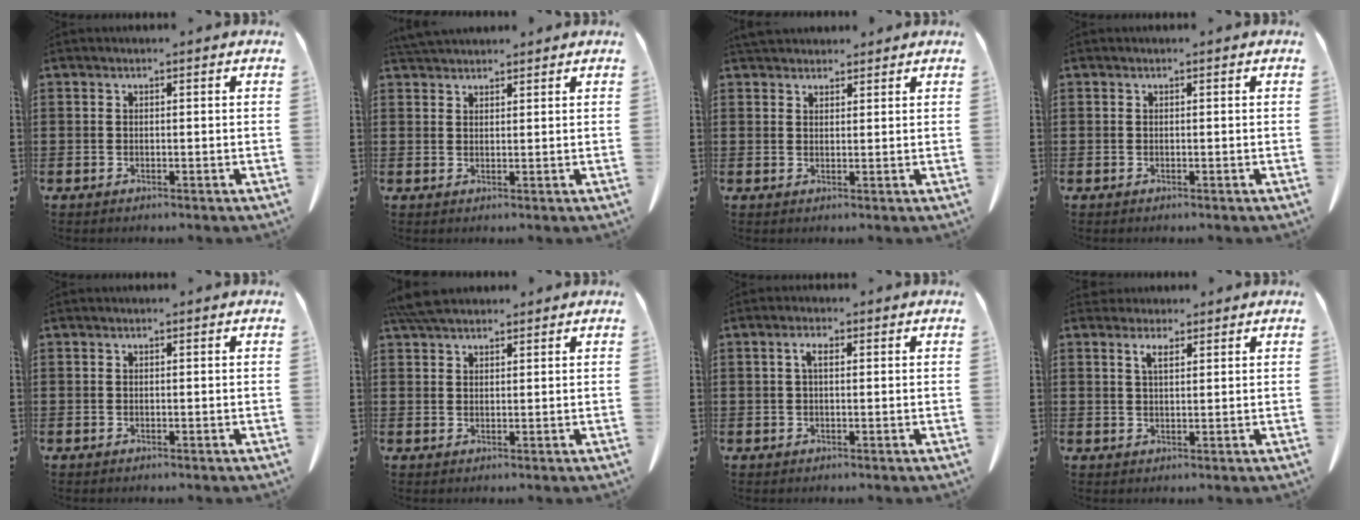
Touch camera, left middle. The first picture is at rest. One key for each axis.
{"total": 2.8, "fx": 2.7, "fy": 0.6, "fz": 0.6, "tx": -0.020, "ty": -0.004, "tz": 0.053}
{"total": 2.7, "fx": 2.5, "fy": 0.8, "fz": 0.3, "tx": -0.012, "ty": -0.004, "tz": 0.051}
{"total": 0.0}
{"total": 0.0}
{"total": 4.5, "fx": 3.9, "fy": 1.2, "fz": 2.0, "tx": -0.050, "ty": -0.002, "tz": 0.075}
{"total": 2.4, "fx": 0.5, "fy": 0.9, "fz": 2.2, "tx": -0.046, "ty": 0.005, "tz": 0.009}
{"total": 2.8, "fx": 2.0, "fy": 0.8, "fz": 1.8, "tx": -0.040, "ty": 0.002, "tz": 0.036}